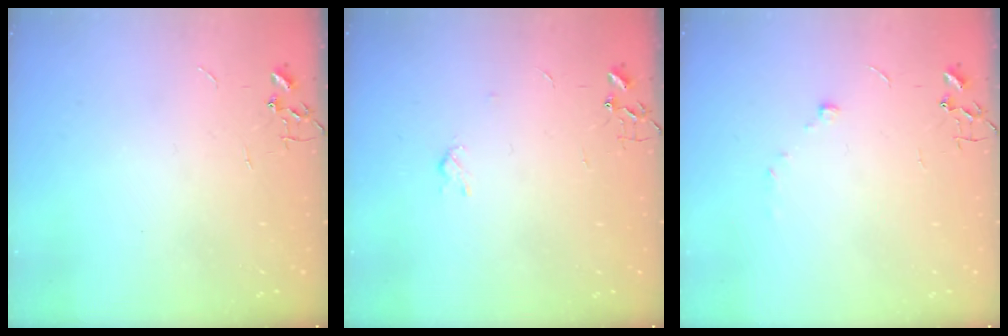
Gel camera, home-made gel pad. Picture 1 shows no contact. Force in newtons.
{"total": 3.0, "press": 3.0, "slide": 0.6}
{"total": 6.4, "press": 6.3, "slide": 0.7}